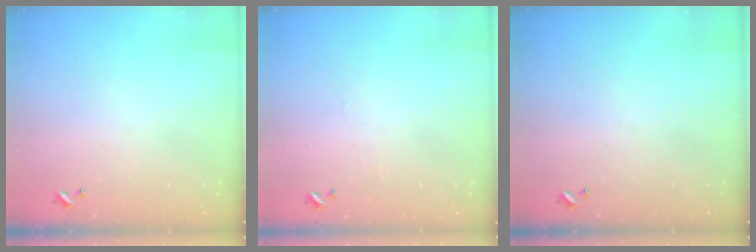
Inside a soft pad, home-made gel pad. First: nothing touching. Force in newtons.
{"total": 2.3, "press": 2.3, "slide": 0.4}
{"total": 0.0}